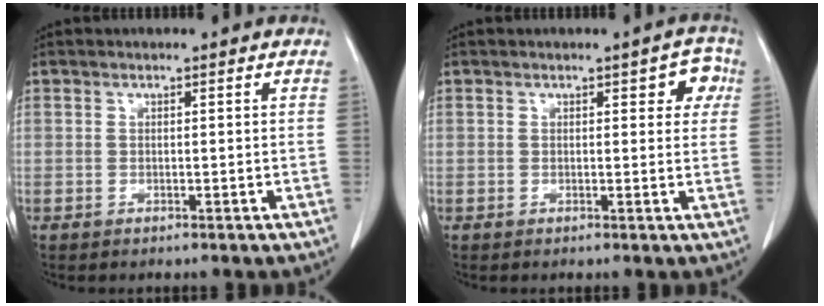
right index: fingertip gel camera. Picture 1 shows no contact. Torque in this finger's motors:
{"motor_torque": [0.03, 0.09, 0.05, 0.00]}